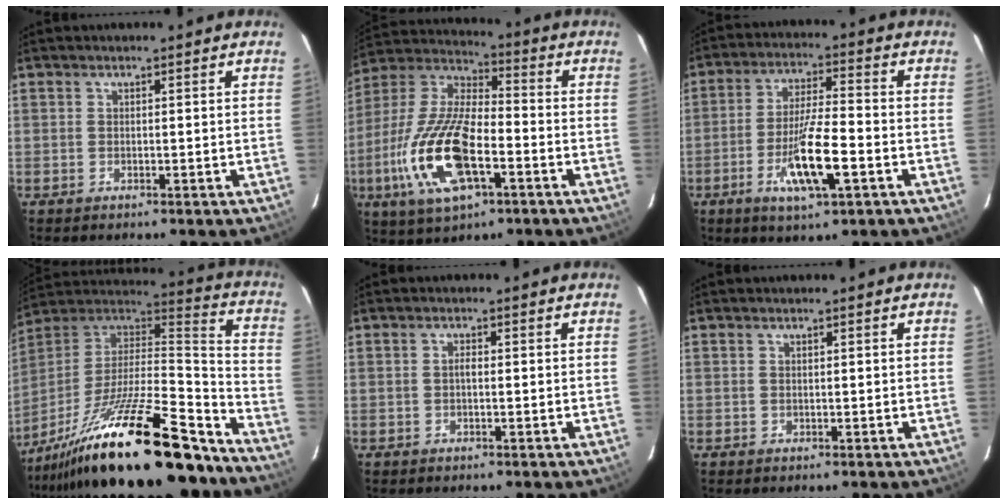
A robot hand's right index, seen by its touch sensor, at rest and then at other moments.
{"total": 19.7, "force": [-6.5, 8.1, 16.8], "torque": [-0.365, -0.016, -0.124]}
{"total": 11.5, "force": [-4.4, 2.0, 10.4], "torque": [-0.202, -0.012, -0.080]}
{"total": 32.0, "force": [-23.7, 6.9, 20.4], "torque": [-0.333, -0.035, -0.376]}
{"total": 1.0, "force": [-0.1, 0.4, 1.0], "torque": [-0.018, 0.005, -0.004]}
{"total": 0.0}